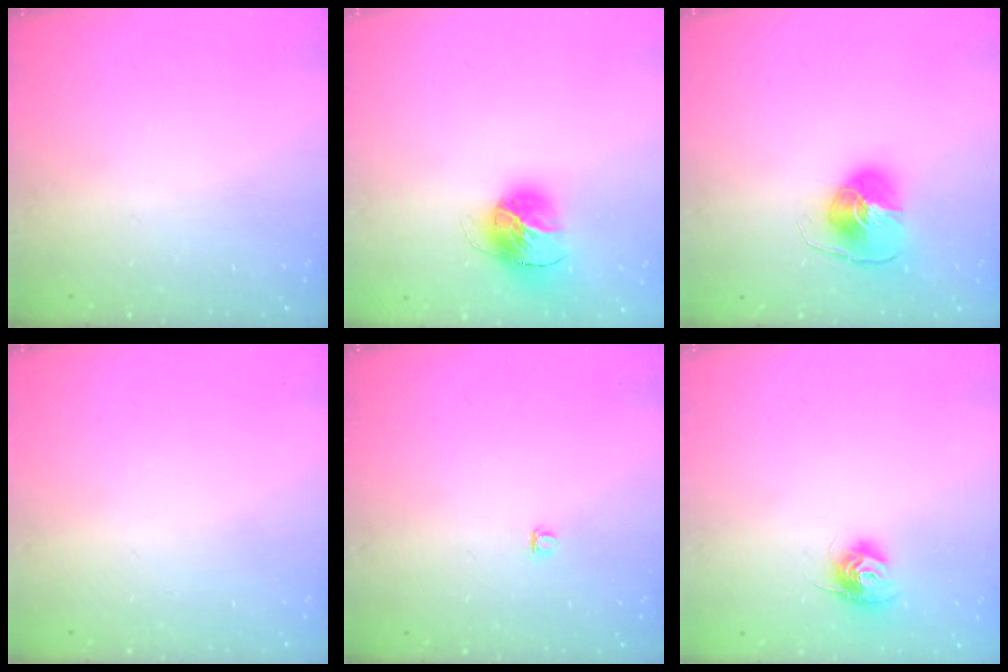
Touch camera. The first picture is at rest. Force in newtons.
{"total": 15.4, "press": 15.3, "slide": 1.7}
{"total": 8.1, "press": 8.1, "slide": 0.1}
{"total": 0.0}
{"total": 3.8, "press": 3.8, "slide": 0.5}
{"total": 10.6, "press": 10.6, "slide": 0.7}